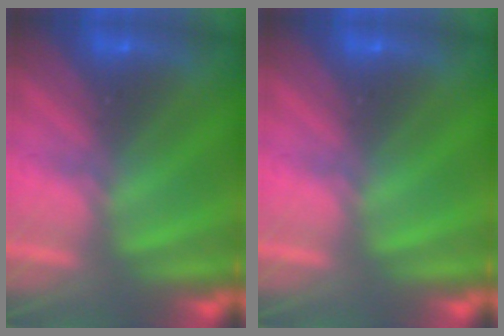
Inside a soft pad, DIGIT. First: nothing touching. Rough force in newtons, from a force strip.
{"total": 0.0}